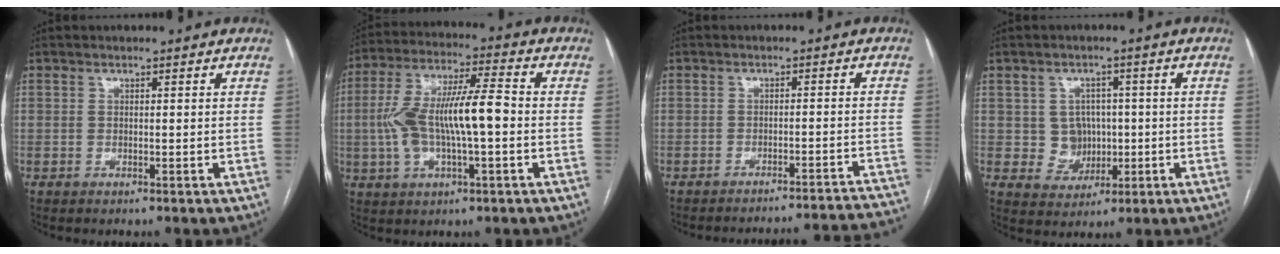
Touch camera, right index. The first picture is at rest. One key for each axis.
{"total": 13.0, "fx": -1.1, "fy": 3.2, "fz": 12.6, "tx": -0.252, "ty": 0.025, "tz": -0.017}
{"total": 19.6, "fx": -19.2, "fy": -0.8, "fz": 3.5, "tx": -0.021, "ty": -0.001, "tz": -0.220}
{"total": 5.1, "fx": 0.0, "fy": 4.9, "fz": 1.4, "tx": -0.017, "ty": 0.014, "tz": 0.008}